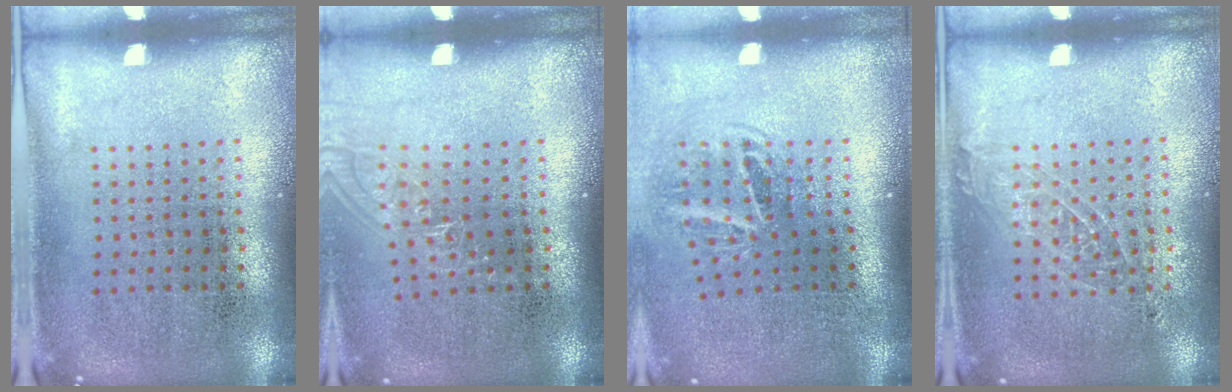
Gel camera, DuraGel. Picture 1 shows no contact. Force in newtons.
{"total": 1.0, "press": 0.9, "slide": 0.3}
{"total": 1.8, "press": 1.2, "slide": 1.3}
{"total": 1.0, "press": 1.0, "slide": 0.3}